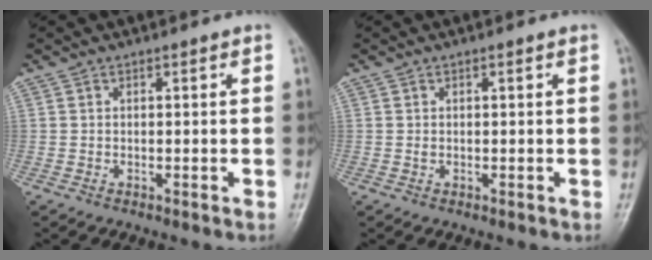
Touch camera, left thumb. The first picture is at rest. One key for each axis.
{"total": 0.7, "fx": 0.2, "fy": 0.3, "fz": 0.6, "tx": -0.009, "ty": 0.005, "tz": 0.006}